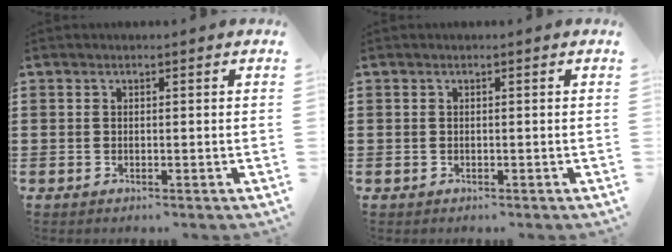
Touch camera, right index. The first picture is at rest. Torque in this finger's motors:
{"motor_torque": [-0.09, 0.08, 0.02, -0.01]}